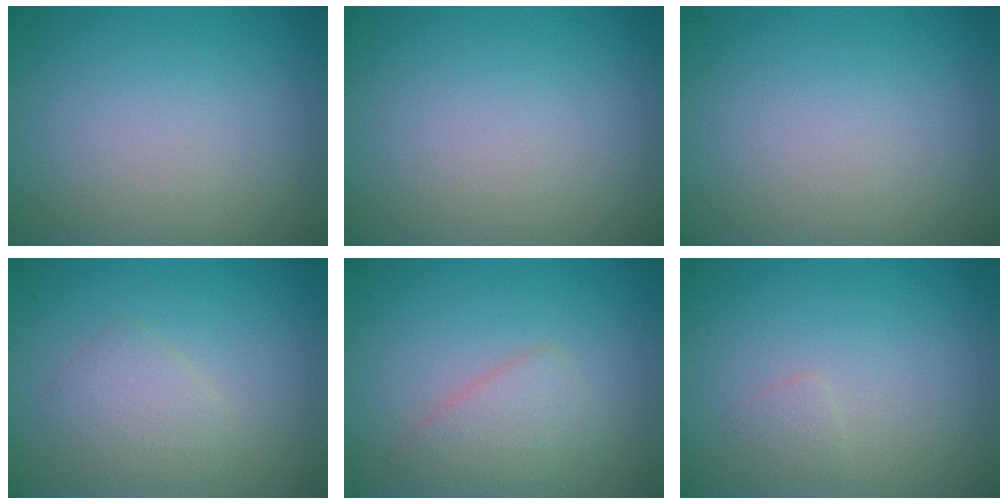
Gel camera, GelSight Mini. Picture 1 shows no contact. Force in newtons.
{"total": 0.0}
{"total": 0.0}
{"total": 2.4, "press": 2.4, "slide": 0.0}
{"total": 2.6, "press": 2.6, "slide": 0.1}
{"total": 0.8, "press": 0.8, "slide": 0.1}